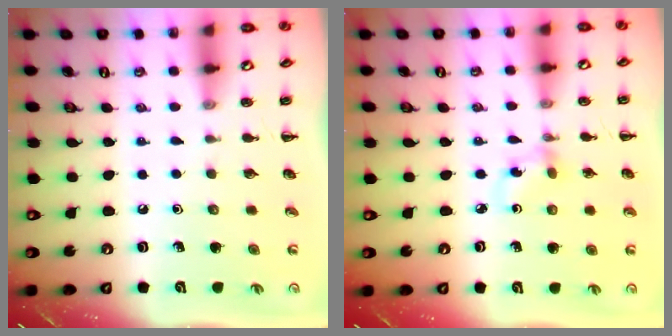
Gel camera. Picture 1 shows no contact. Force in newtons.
{"total": 3.1, "press": 2.9, "slide": 1.2}